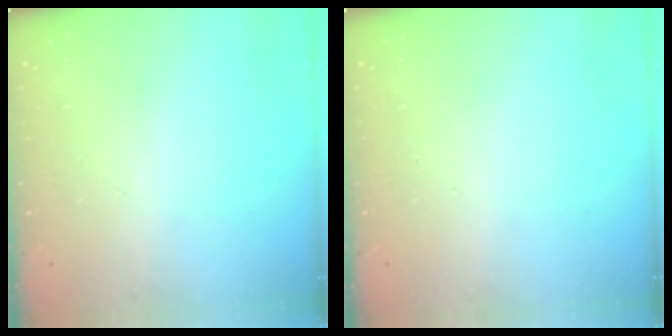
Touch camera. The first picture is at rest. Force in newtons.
{"total": 0.0}